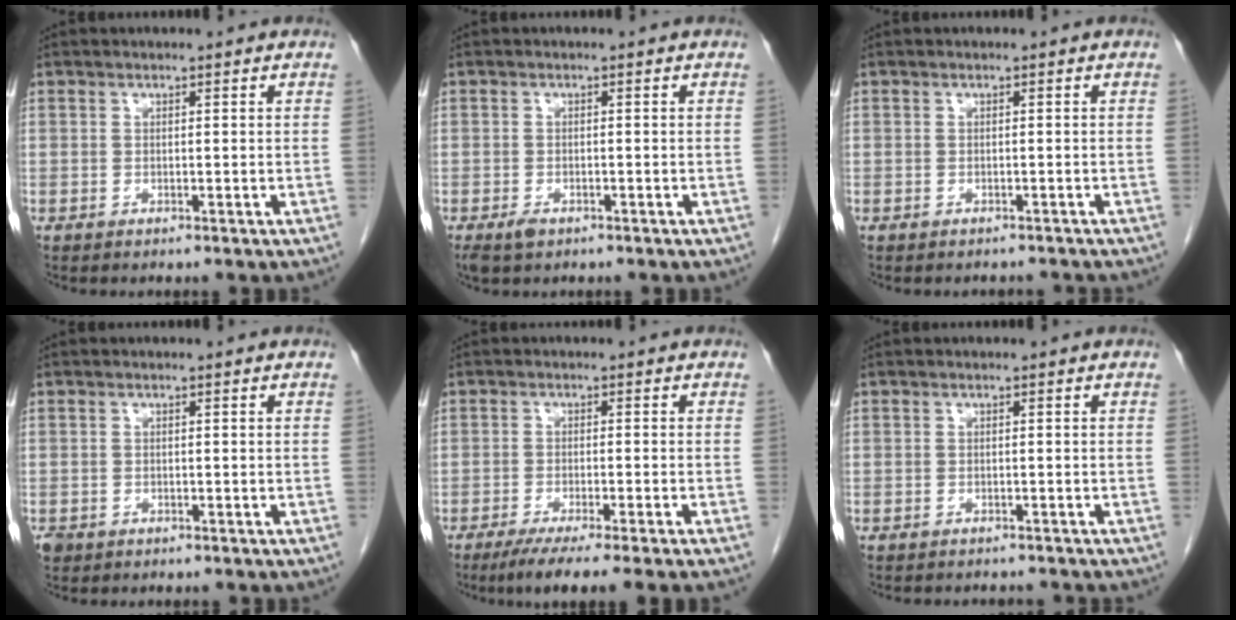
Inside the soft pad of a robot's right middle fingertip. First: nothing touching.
{"total": 2.4, "force": [-1.4, 1.3, 1.4], "torque": [-0.029, -0.004, -0.017]}
{"total": 2.0, "force": [-1.9, 0.6, 0.1], "torque": [-0.004, -0.002, -0.024]}
{"total": 1.7, "force": [-1.1, 1.2, 0.4], "torque": [-0.015, 0.001, -0.016]}
{"total": 8.4, "force": [-6.6, -1.2, 5.2], "torque": [-0.062, -0.023, -0.101]}
{"total": 4.0, "force": [-3.8, 1.1, 0.8], "torque": [-0.005, -0.003, -0.045]}